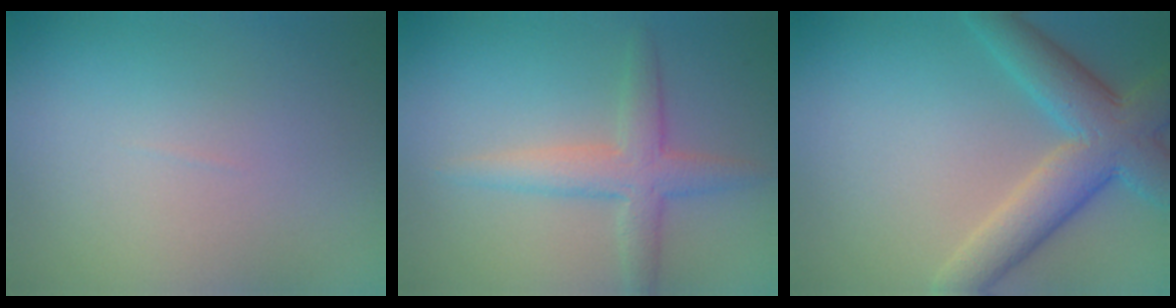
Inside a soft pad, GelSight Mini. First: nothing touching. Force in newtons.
{"total": 3.4, "press": 3.4, "slide": 0.2}
{"total": 6.8, "press": 6.8, "slide": 0.3}